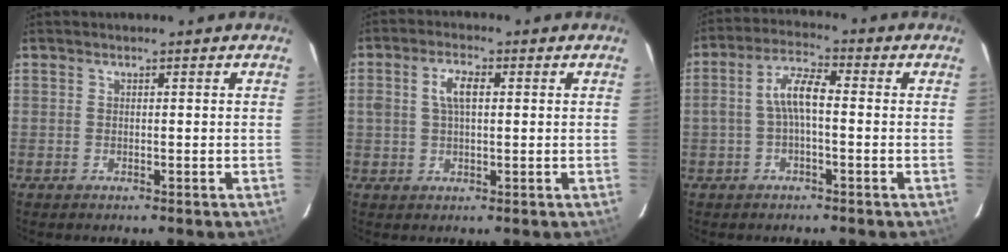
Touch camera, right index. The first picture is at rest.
{"total": 4.7, "force": [0.9, 2.2, 4.0], "torque": [-0.074, 0.010, 0.019]}
{"total": 5.9, "force": [-0.8, 2.0, 5.5], "torque": [-0.115, 0.019, -0.016]}